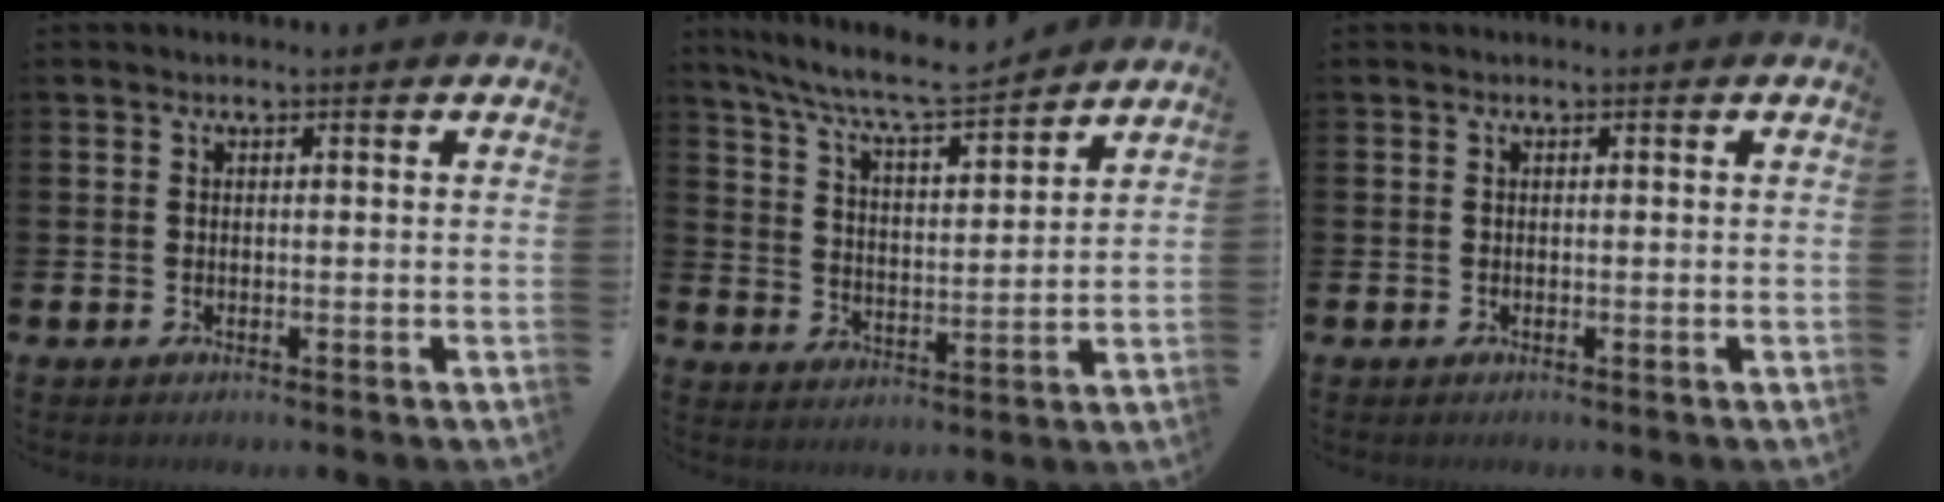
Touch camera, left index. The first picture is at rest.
{"total": 8.3, "force": [7.7, 0.8, 2.9], "torque": [-0.089, -0.047, 0.137]}
{"total": 0.0}